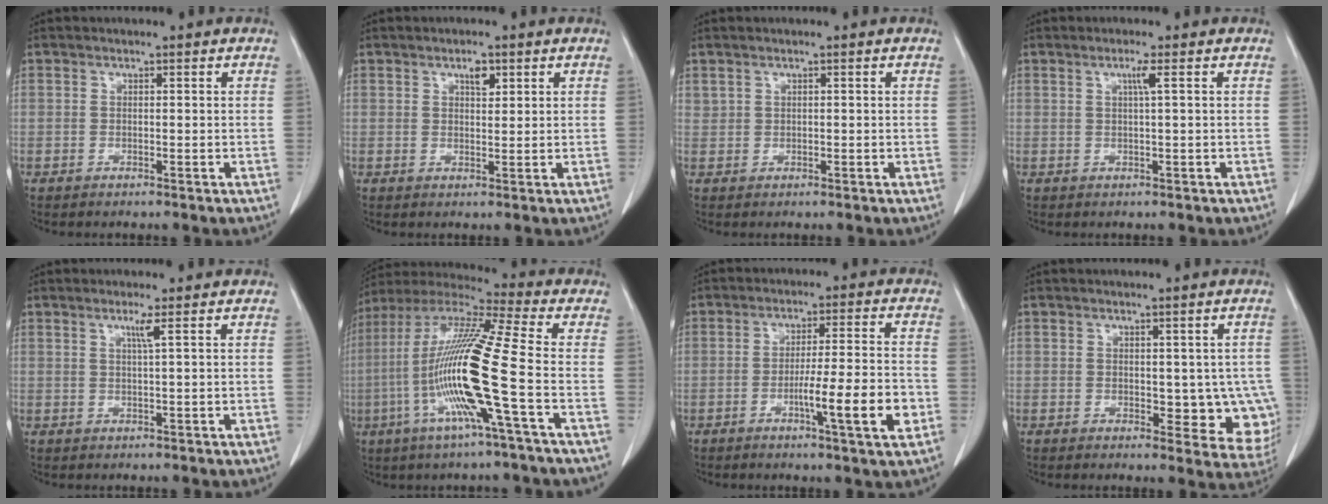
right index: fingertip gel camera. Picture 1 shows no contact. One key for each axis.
{"total": 2.2, "fx": 1.3, "fy": 0.9, "fz": 1.6, "tx": -0.026, "ty": -0.002, "tz": 0.022}
{"total": 0.8, "fx": 0.7, "fy": 0.4, "fz": -0.1, "tx": 0.010, "ty": 0.002, "tz": 0.013}
{"total": 1.7, "fx": 0.6, "fy": -0.5, "fz": 1.6, "tx": -0.032, "ty": -0.002, "tz": 0.012}
{"total": 1.7, "fx": 0.8, "fy": -0.6, "fz": 1.4, "tx": -0.032, "ty": -0.004, "tz": 0.018}
{"total": 17.9, "fx": -4.3, "fy": -1.1, "fz": 17.4, "tx": -0.351, "ty": -0.009, "tz": -0.098}
{"total": 9.6, "fx": -3.2, "fy": -0.3, "fz": 9.0, "tx": -0.140, "ty": -0.008, "tz": -0.052}
{"total": 8.0, "fx": -0.6, "fy": 4.7, "fz": 6.5, "tx": -0.047, "ty": -0.001, "tz": 0.004}